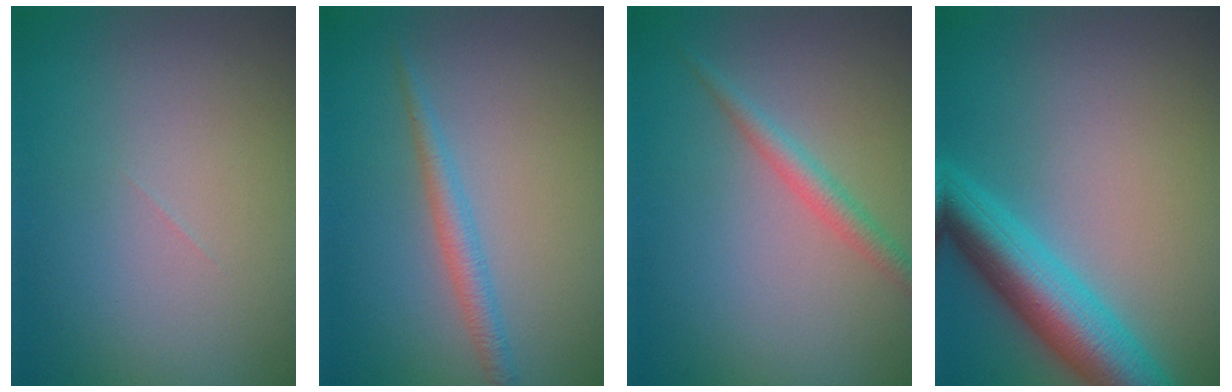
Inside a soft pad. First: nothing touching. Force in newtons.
{"total": 1.8, "press": 1.8, "slide": 0.1}
{"total": 2.0, "press": 2.0, "slide": 0.0}
{"total": 6.9, "press": 6.9, "slide": 0.2}